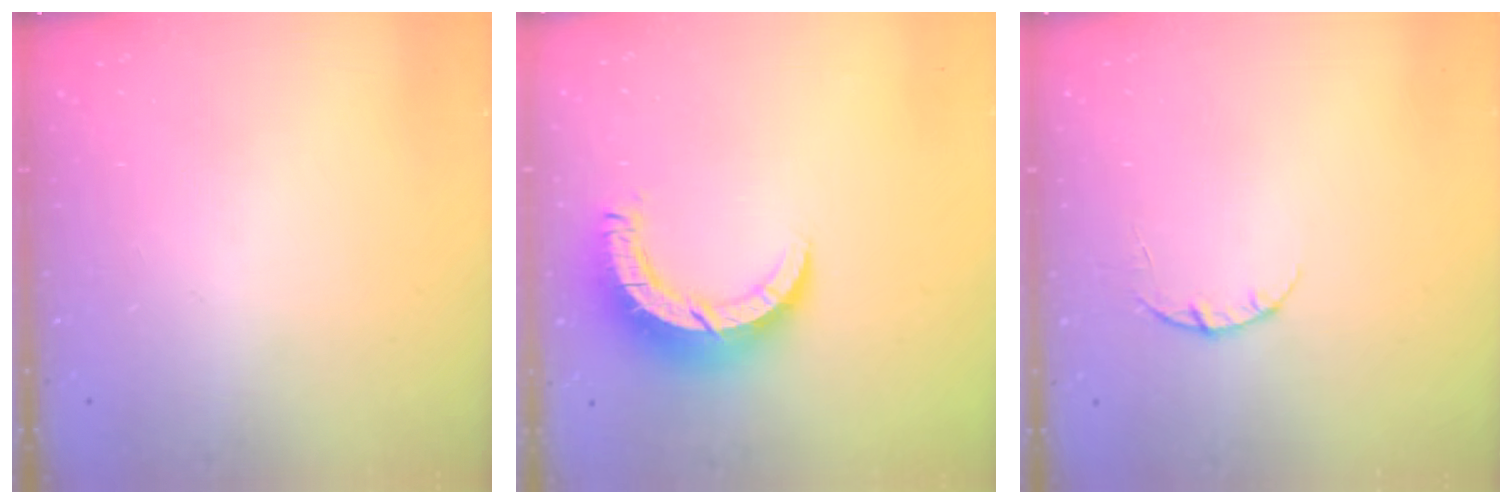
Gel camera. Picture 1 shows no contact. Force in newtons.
{"total": 9.3, "press": 9.2, "slide": 0.9}
{"total": 3.2, "press": 3.2, "slide": 0.3}